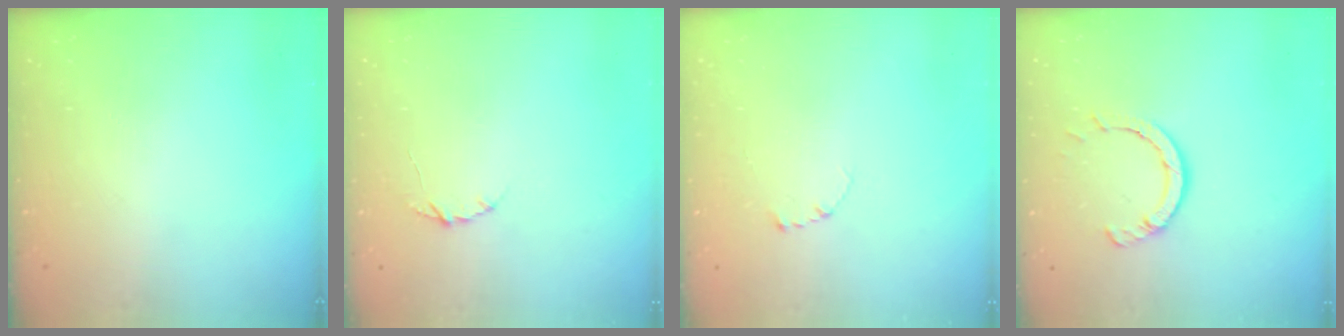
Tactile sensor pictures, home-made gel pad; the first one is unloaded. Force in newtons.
{"total": 3.9, "press": 3.9, "slide": 0.5}
{"total": 2.7, "press": 2.7, "slide": 0.3}
{"total": 5.7, "press": 5.6, "slide": 0.7}